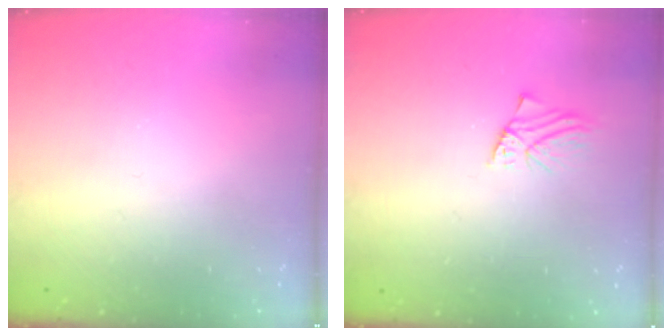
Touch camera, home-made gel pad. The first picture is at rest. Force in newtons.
{"total": 1.6, "press": 1.6, "slide": 0.1}